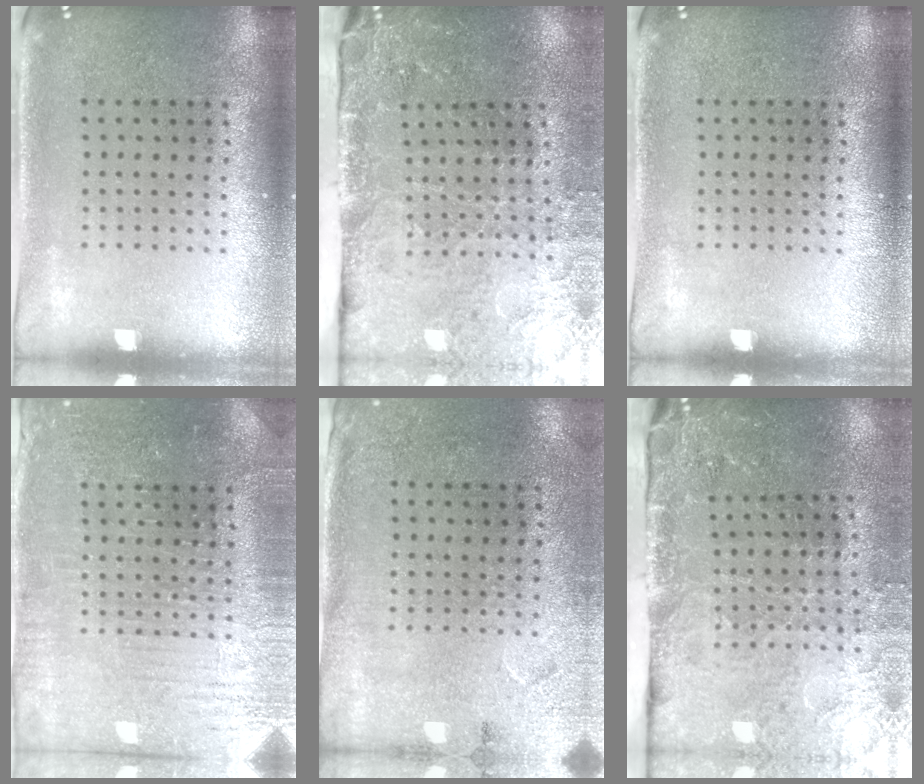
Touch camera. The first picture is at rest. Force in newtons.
{"total": 3.4, "press": 3.3, "slide": 0.9}
{"total": 0.0}
{"total": 3.1, "press": 3.1, "slide": 0.4}
{"total": 2.7, "press": 2.2, "slide": 1.6}
{"total": 3.4, "press": 3.3, "slide": 0.9}